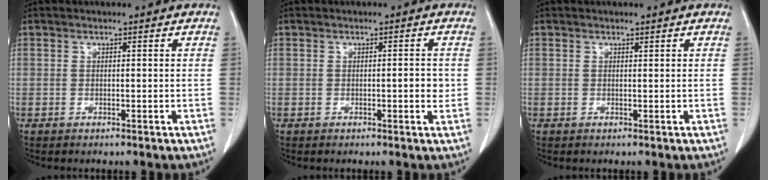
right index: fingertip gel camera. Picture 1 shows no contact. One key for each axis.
{"total": 1.8, "fx": -0.1, "fy": 0.5, "fz": 1.7, "tx": -0.024, "ty": 0.001, "tz": -0.003}
{"total": 0.0}